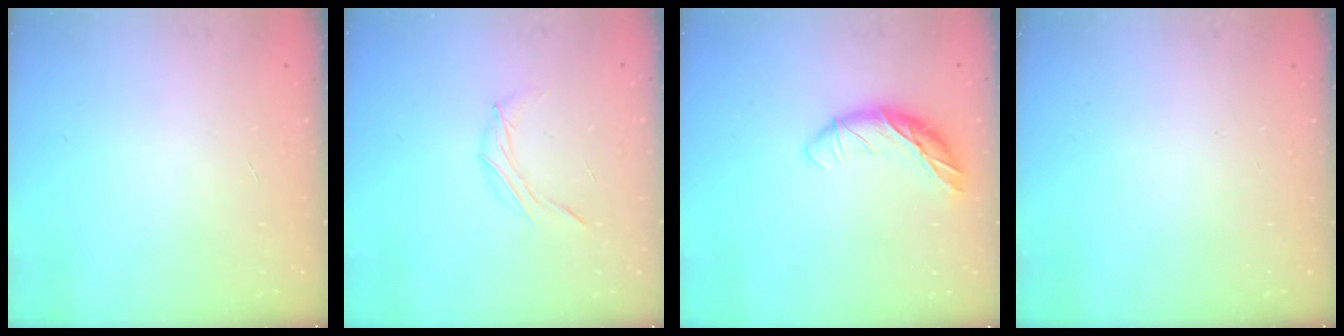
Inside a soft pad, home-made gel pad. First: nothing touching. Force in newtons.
{"total": 5.5, "press": 5.4, "slide": 1.3}
{"total": 11.1, "press": 11.1, "slide": 0.7}
{"total": 0.0}